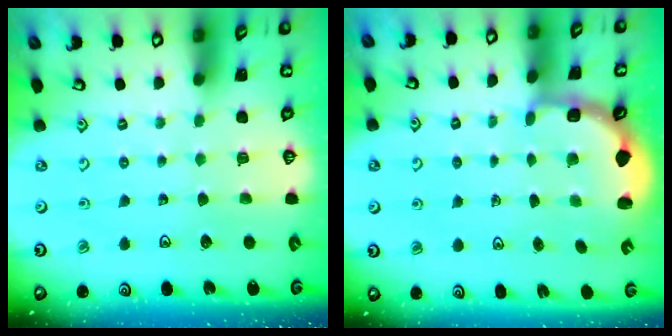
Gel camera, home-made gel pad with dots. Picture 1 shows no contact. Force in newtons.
{"total": 2.8, "press": 2.2, "slide": 1.7}